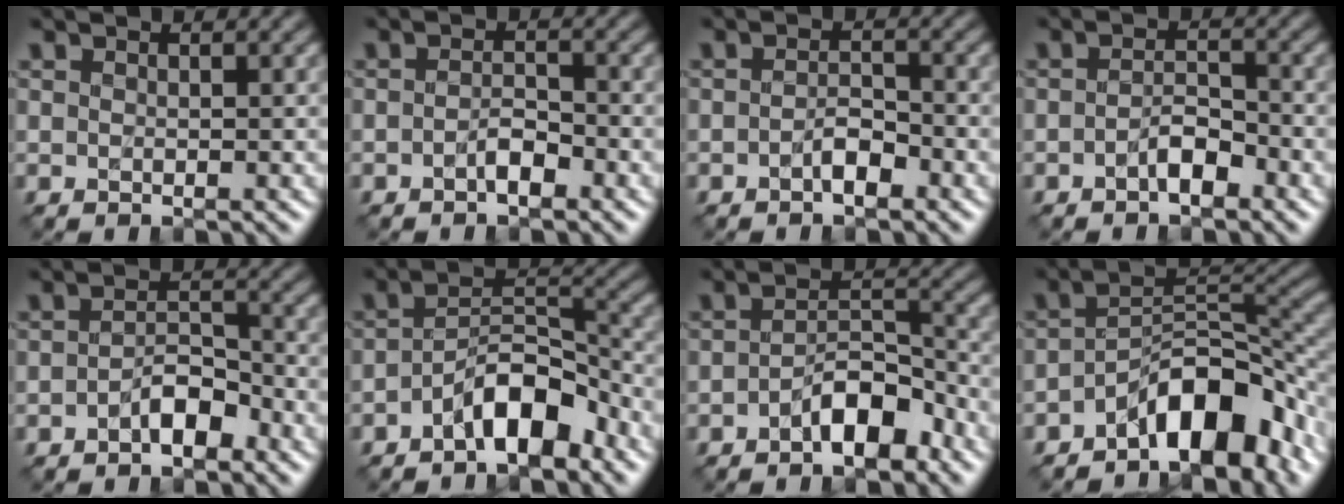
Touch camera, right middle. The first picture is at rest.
{"total": 1.6, "force": [-0.9, 0.6, 1.2], "torque": [-0.023, 0.004, -0.019]}
{"total": 1.8, "force": [-1.0, 0.7, 1.3], "torque": [-0.024, 0.005, -0.021]}
{"total": 2.1, "force": [-1.2, 0.8, 1.5], "torque": [-0.026, 0.007, -0.025]}
{"total": 2.7, "force": [-1.6, 1.2, 1.8], "torque": [-0.027, 0.011, -0.031]}
{"total": 5.8, "force": [-3.4, 2.2, 4.1], "torque": [-0.066, 0.013, -0.065]}
{"total": 4.3, "force": [-2.4, 1.7, 3.1], "torque": [-0.047, 0.014, -0.043]}
{"total": 8.4, "force": [-5.1, 3.2, 5.8], "torque": [-0.076, 0.013, -0.092]}